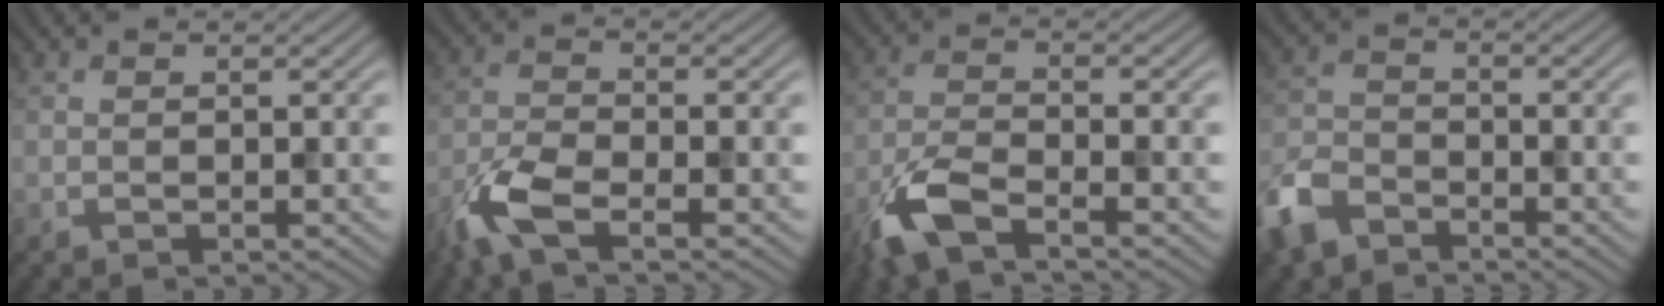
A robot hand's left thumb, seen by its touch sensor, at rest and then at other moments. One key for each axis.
{"total": 6.5, "fx": -3.9, "fy": 2.1, "fz": 4.8, "tx": -0.114, "ty": -0.009, "tz": -0.094}
{"total": 6.6, "fx": -4.4, "fy": 1.8, "fz": 4.6, "tx": -0.107, "ty": -0.008, "tz": -0.103}
{"total": 6.6, "fx": -4.9, "fy": 3.3, "fz": 2.9, "tx": -0.072, "ty": -0.007, "tz": -0.115}